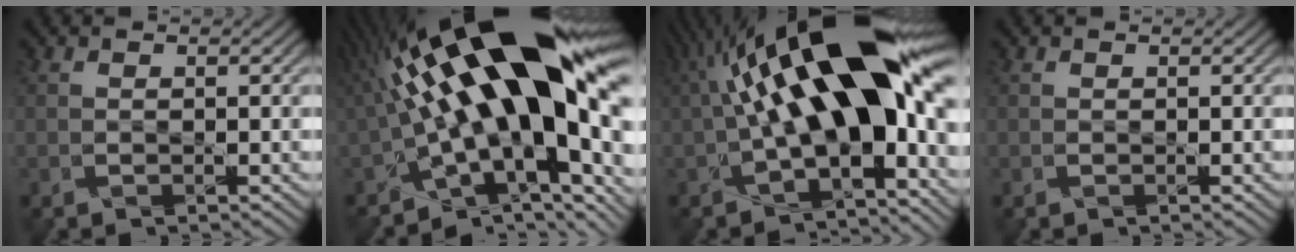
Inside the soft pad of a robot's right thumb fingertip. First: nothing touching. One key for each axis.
{"total": 20.1, "fx": 2.2, "fy": 7.8, "fz": 18.4, "tx": -0.271, "ty": 0.021, "tz": 0.018}
{"total": 17.7, "fx": 2.3, "fy": 6.2, "fz": 16.4, "tx": -0.249, "ty": 0.042, "tz": 0.024}
{"total": 0.0}